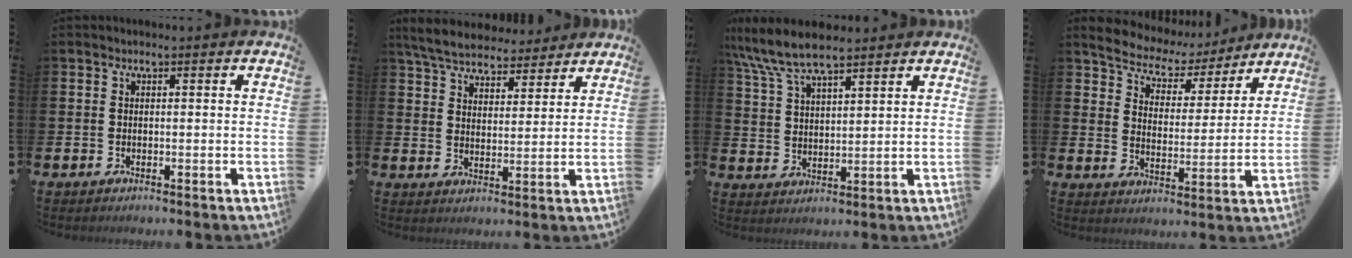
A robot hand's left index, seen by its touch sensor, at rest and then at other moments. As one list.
[{"total": 6.2, "force": [5.9, 1.7, 1.1], "torque": [-0.047, -0.026, 0.107]}, {"total": 8.1, "force": [7.2, 1.7, 3.2], "torque": [-0.092, -0.018, 0.133]}, {"total": 6.3, "force": [5.9, 2.1, 0.5], "torque": [-0.038, -0.049, 0.101]}]